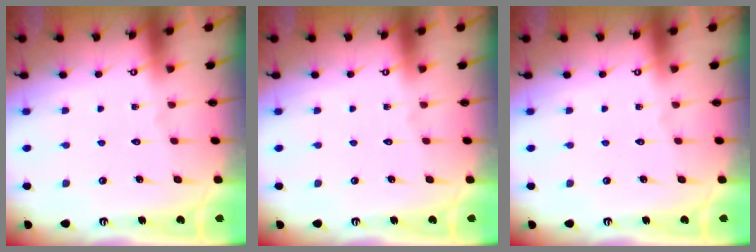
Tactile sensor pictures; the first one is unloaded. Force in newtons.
{"total": 0.0}
{"total": 0.0}